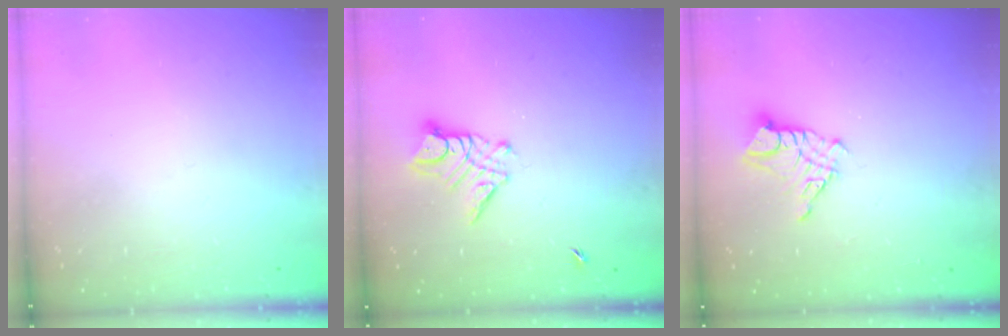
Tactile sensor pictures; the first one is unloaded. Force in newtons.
{"total": 8.8, "press": 8.8, "slide": 0.5}
{"total": 9.6, "press": 9.5, "slide": 0.9}